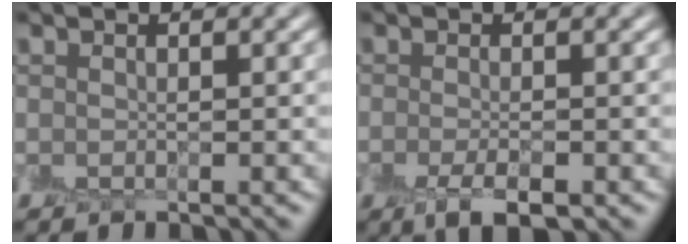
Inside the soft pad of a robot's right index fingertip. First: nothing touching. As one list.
[{"total": 2.9, "force": [-1.5, 0.9, 2.4], "torque": [-0.043, -0.010, -0.027]}]